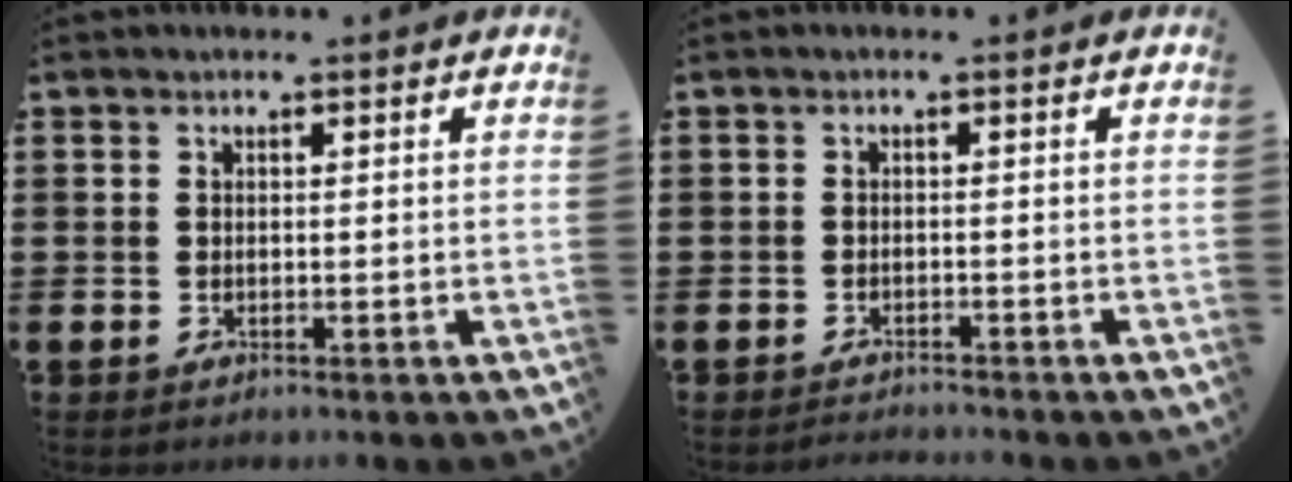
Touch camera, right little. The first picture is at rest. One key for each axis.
{"total": 1.1, "fx": -1.1, "fy": -0.1, "fz": -0.1, "tx": -0.002, "ty": 0.002, "tz": -0.022}